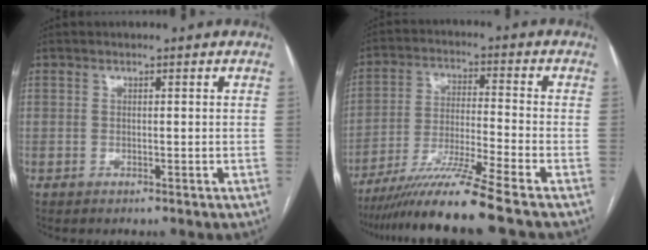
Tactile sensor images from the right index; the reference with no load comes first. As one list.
[{"total": 12.3, "force": [-9.8, -2.5, 6.9], "torque": [-0.122, -0.032, -0.177]}]